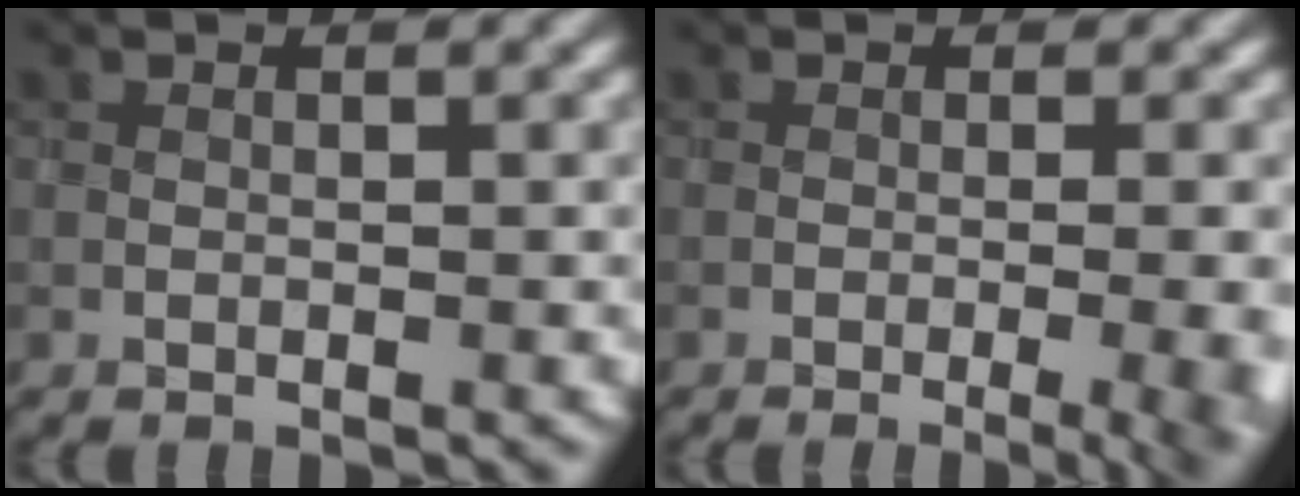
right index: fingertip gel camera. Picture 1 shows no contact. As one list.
[{"total": 8.9, "force": [-3.3, 4.1, 7.2], "torque": [-0.041, -0.002, -0.030]}]